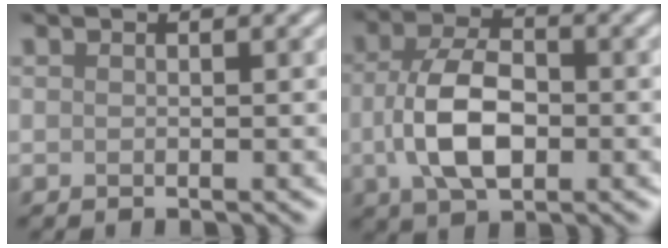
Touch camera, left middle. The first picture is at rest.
{"total": 6.6, "force": [-0.9, 3.7, 5.3], "torque": [-0.114, -0.001, -0.018]}